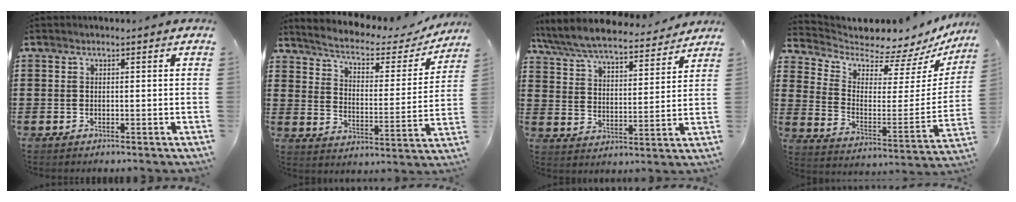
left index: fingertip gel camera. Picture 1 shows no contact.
{"total": 3.7, "force": [2.9, 1.2, 1.9], "torque": [-0.055, -0.024, 0.040]}
{"total": 7.3, "force": [6.9, 0.6, 2.3], "torque": [-0.076, -0.043, 0.120]}
{"total": 4.3, "force": [4.1, 1.4, 0.8], "torque": [-0.039, -0.055, 0.063]}